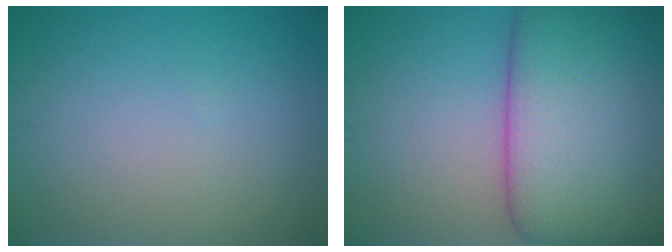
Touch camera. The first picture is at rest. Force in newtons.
{"total": 12.3, "press": 12.3, "slide": 0.8}